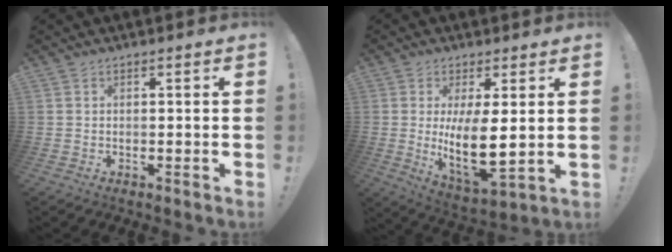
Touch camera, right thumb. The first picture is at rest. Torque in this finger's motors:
{"motor_torque": [1.11, 2.43, 0.63, 0.75, 0.18]}